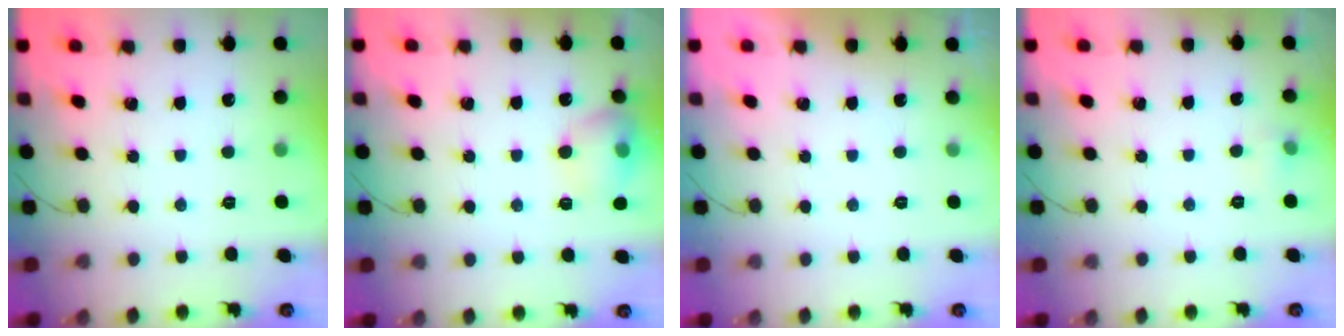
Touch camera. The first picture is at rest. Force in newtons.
{"total": 11.4, "press": 11.3, "slide": 1.5}
{"total": 0.0}
{"total": 3.6, "press": 3.4, "slide": 1.2}